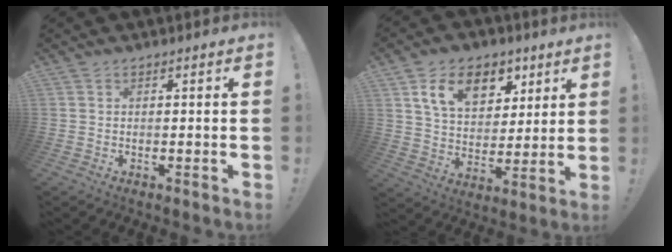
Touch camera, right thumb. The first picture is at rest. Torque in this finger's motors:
{"motor_torque": [0.22, 1.34, 0.30, 0.22, 0.38]}